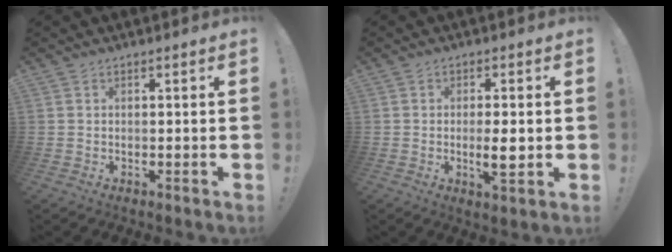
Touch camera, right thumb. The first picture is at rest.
{"total": 5.7, "force": [-0.7, 1.2, 5.5], "torque": [-0.087, -0.009, -0.013]}